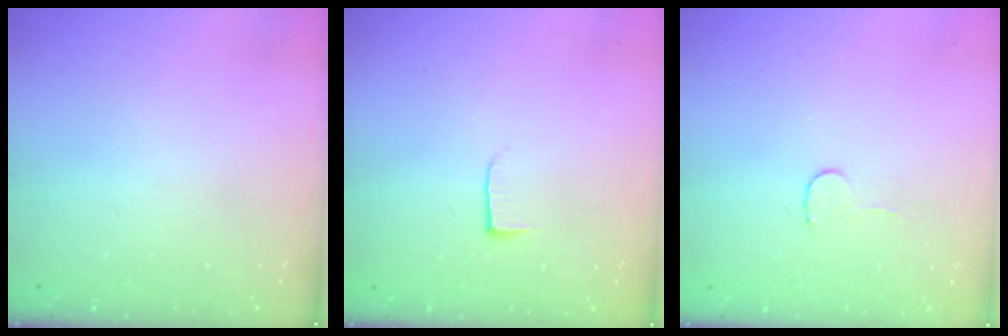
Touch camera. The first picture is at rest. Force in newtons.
{"total": 3.9, "press": 3.9, "slide": 0.5}
{"total": 4.1, "press": 4.1, "slide": 0.3}